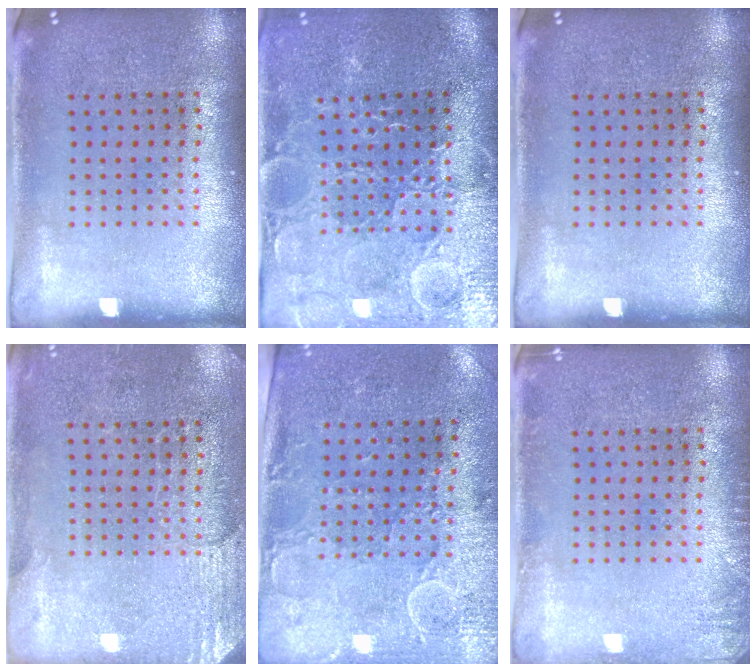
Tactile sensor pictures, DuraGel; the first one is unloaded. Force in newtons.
{"total": 3.7, "press": 3.6, "slide": 0.9}
{"total": 0.0}
{"total": 2.6, "press": 2.3, "slide": 1.2}
{"total": 3.0, "press": 2.4, "slide": 1.7}
{"total": 1.4, "press": 1.3, "slide": 0.2}